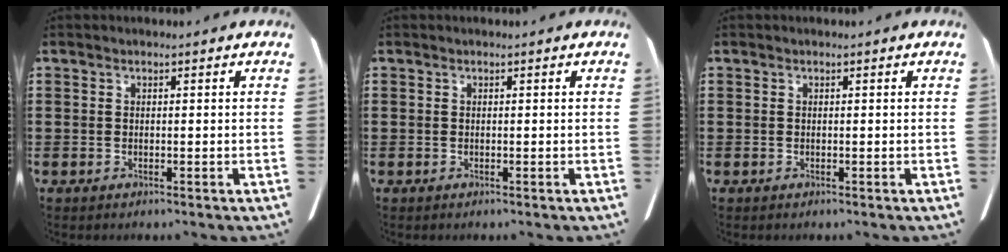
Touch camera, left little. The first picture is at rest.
{"total": 0.0}
{"total": 0.0}